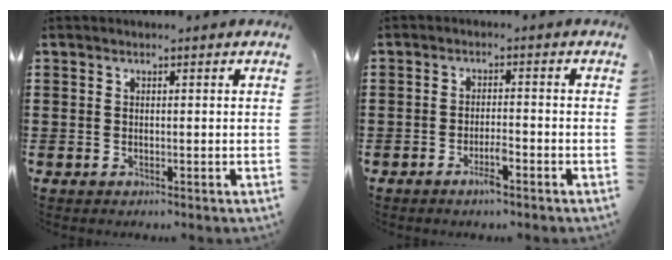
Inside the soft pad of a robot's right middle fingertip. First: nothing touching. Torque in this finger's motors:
{"motor_torque": [0.63, -0.51, 0.03, 0.05]}